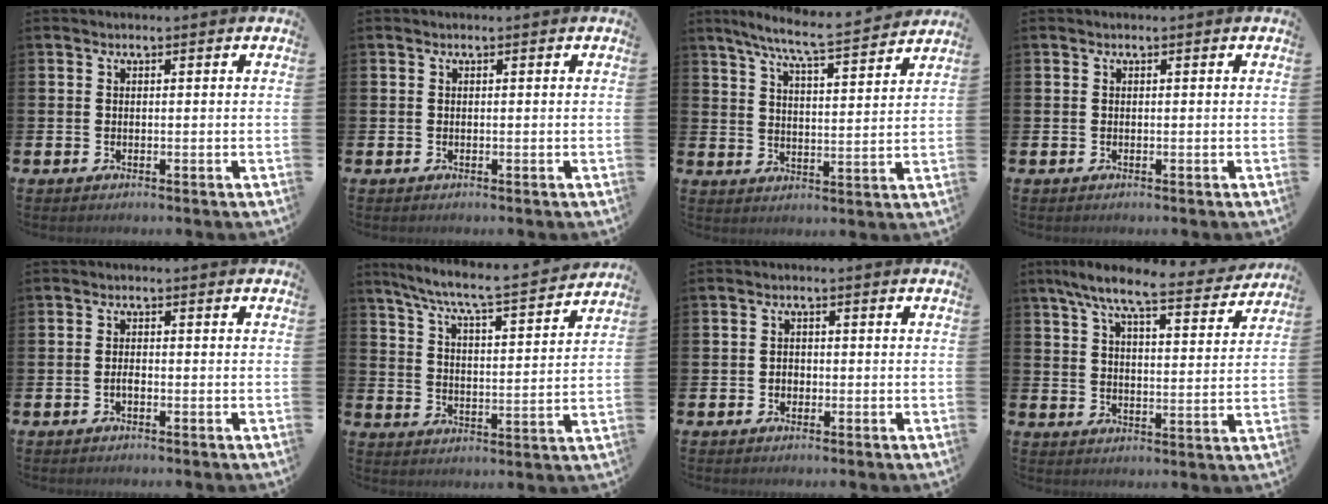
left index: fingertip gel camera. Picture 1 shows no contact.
{"total": 0.0}
{"total": 7.9, "force": [7.1, 0.0, 3.4], "torque": [-0.085, -0.044, 0.122]}
{"total": 0.0}
{"total": 1.2, "force": [-0.6, 0.5, 0.9], "torque": [-0.015, 0.000, -0.012]}
{"total": 7.2, "force": [6.6, 0.1, 2.8], "torque": [-0.085, -0.051, 0.109]}
{"total": 1.4, "force": [-0.4, 1.2, 0.6], "torque": [-0.002, 0.002, -0.013]}
{"total": 8.8, "force": [7.6, 1.3, 4.3], "torque": [-0.096, -0.037, 0.132]}